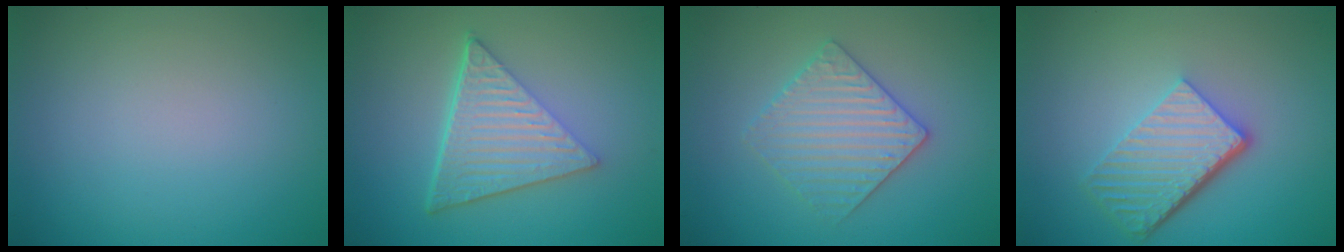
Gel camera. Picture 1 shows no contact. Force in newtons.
{"total": 6.9, "press": 4.5, "slide": 5.3}
{"total": 3.4, "press": 3.4, "slide": 0.7}
{"total": 5.7, "press": 3.9, "slide": 4.1}